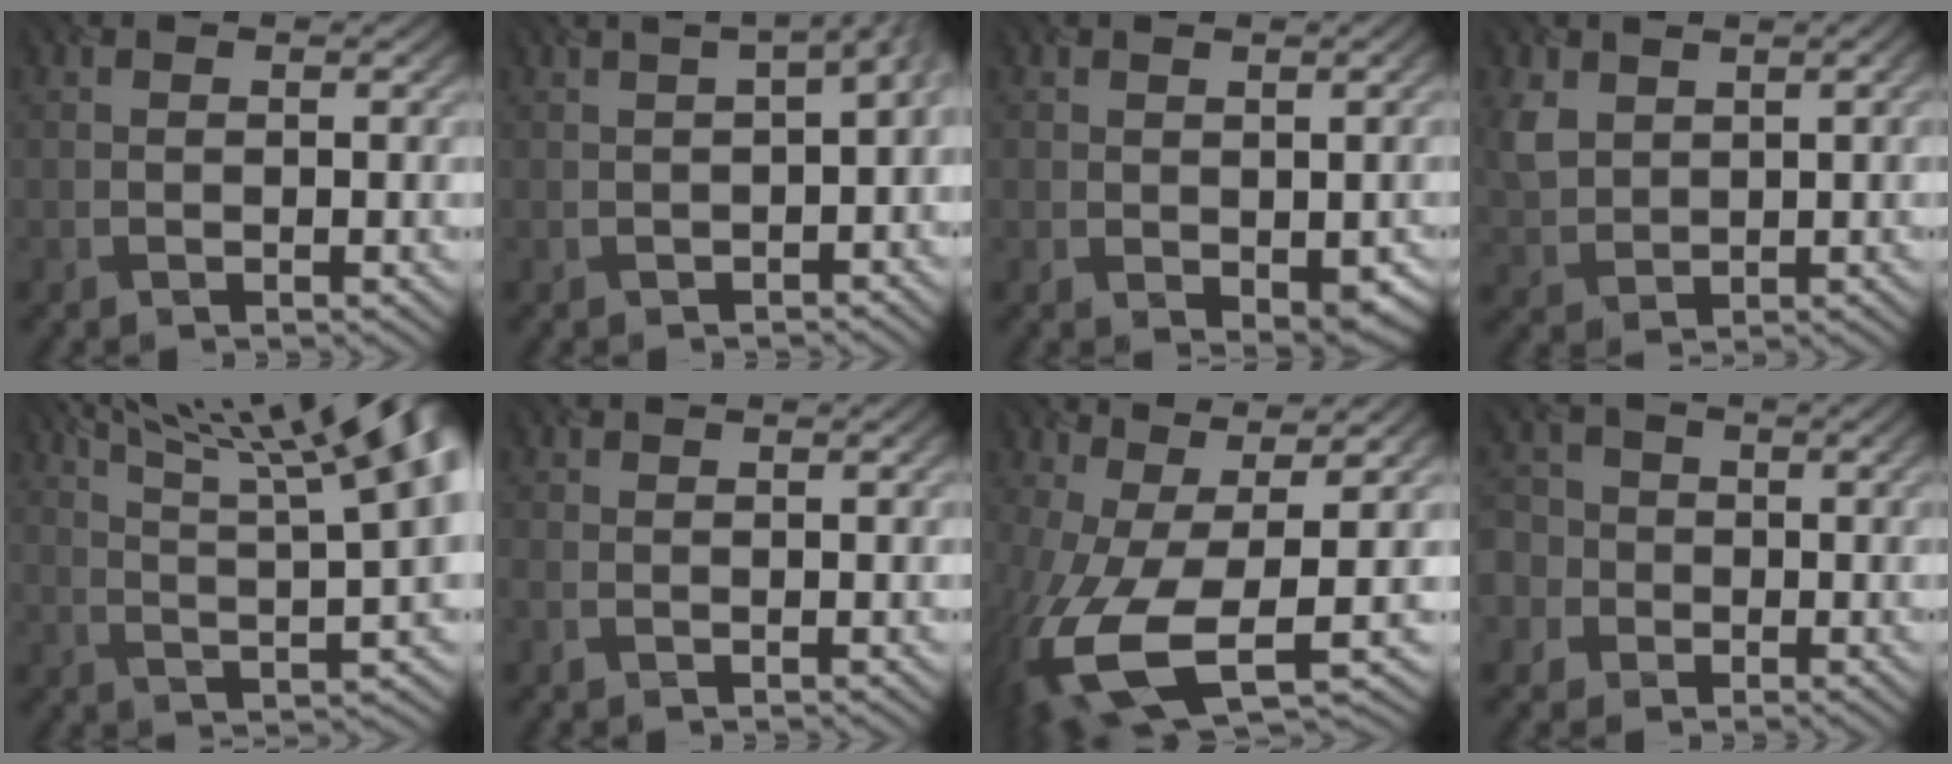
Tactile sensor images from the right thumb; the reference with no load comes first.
{"total": 5.1, "force": [-0.1, 2.3, 4.5], "torque": [-0.041, 0.008, -0.002]}
{"total": 3.5, "force": [-0.7, 2.3, 2.5], "torque": [-0.038, -0.018, -0.001]}
{"total": 3.9, "force": [2.0, 2.7, 2.0], "torque": [-0.058, 0.000, 0.042]}
{"total": 17.2, "force": [9.8, 4.5, 13.4], "torque": [-0.184, 0.045, 0.133]}
{"total": 1.0, "force": [-0.3, 0.3, 1.0], "torque": [-0.020, -0.001, -0.004]}
{"total": 13.0, "force": [-3.6, 4.7, 11.5], "torque": [-0.275, -0.013, -0.046]}
{"total": 5.6, "force": [-1.1, 5.3, 1.2], "torque": [-0.046, 0.003, -0.049]}